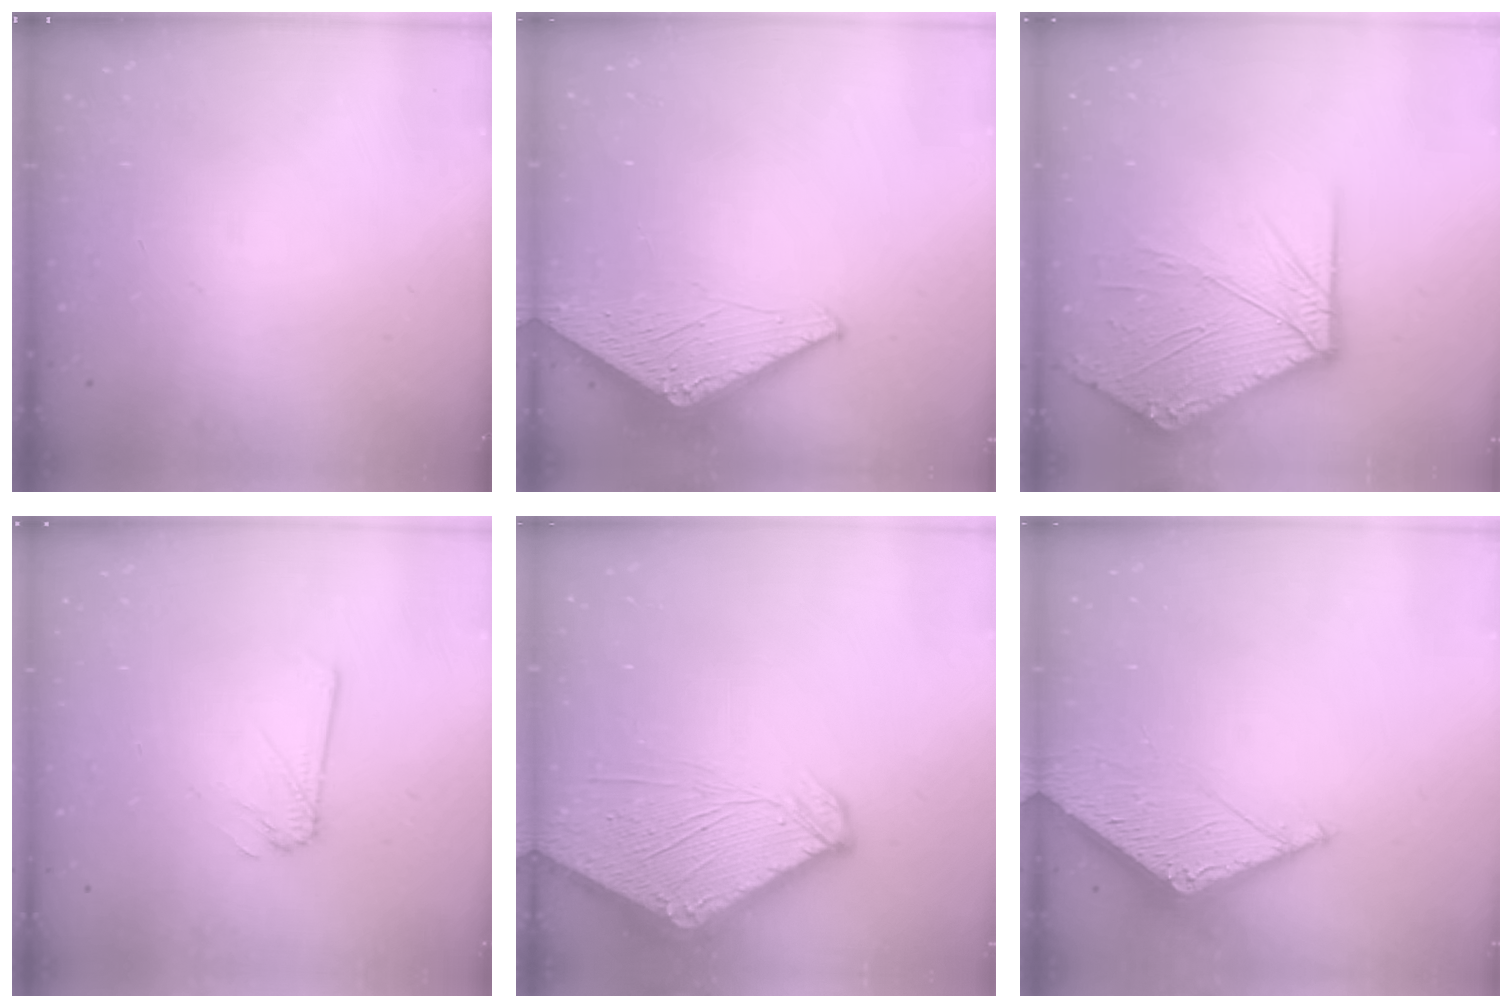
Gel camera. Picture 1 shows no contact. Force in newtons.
{"total": 2.9, "press": 2.9, "slide": 0.2}
{"total": 17.2, "press": 16.9, "slide": 2.8}
{"total": 1.8, "press": 1.8, "slide": 0.0}
{"total": 9.2, "press": 9.1, "slide": 1.0}
{"total": 5.7, "press": 5.7, "slide": 0.2}